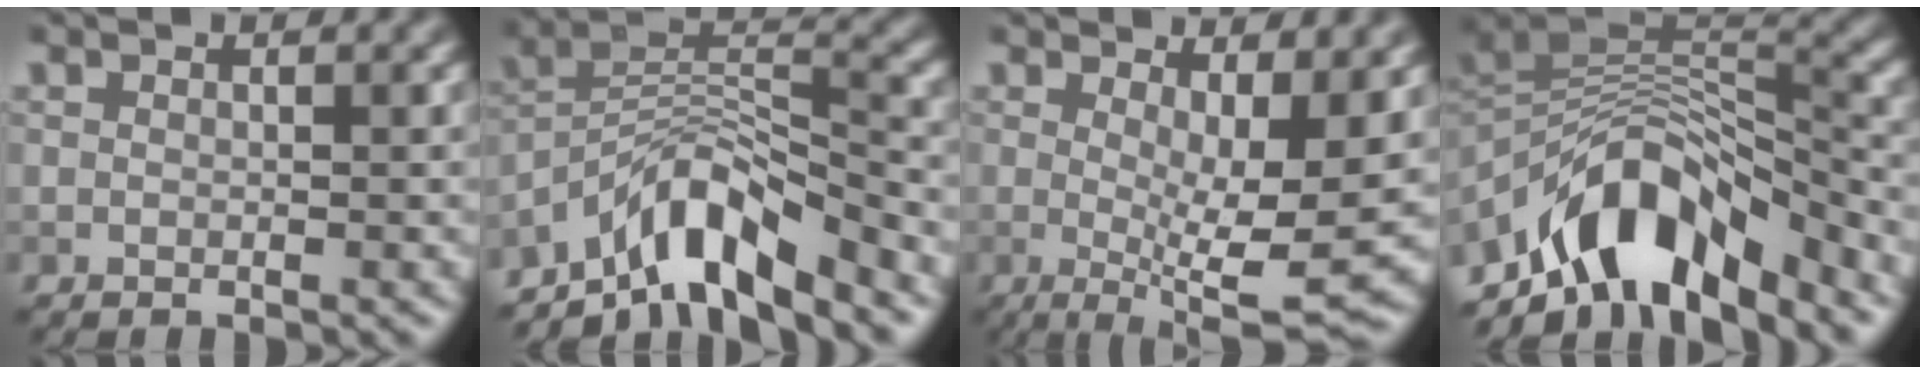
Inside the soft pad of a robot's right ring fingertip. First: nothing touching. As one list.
[{"total": 7.8, "force": [-6.0, 2.0, 4.6], "torque": [-0.065, 0.011, -0.117]}, {"total": 8.4, "force": [0.4, 2.2, 8.2], "torque": [-0.117, -0.009, 0.009]}, {"total": 10.3, "force": [-6.0, 4.6, 7.0], "torque": [-0.104, 0.018, -0.110]}]